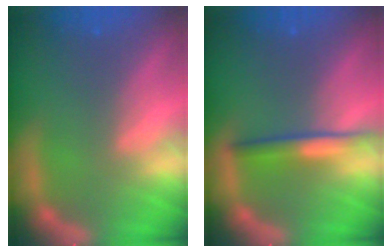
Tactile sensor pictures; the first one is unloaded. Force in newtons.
{"total": 3.0}